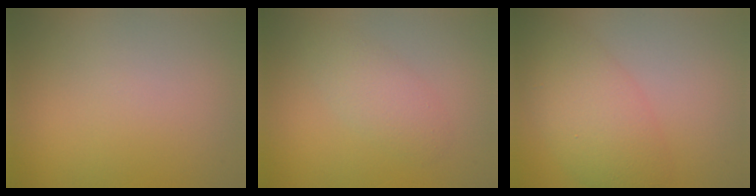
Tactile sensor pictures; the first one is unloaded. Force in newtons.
{"total": 2.8, "press": 2.8, "slide": 0.0}
{"total": 5.6, "press": 5.6, "slide": 0.3}